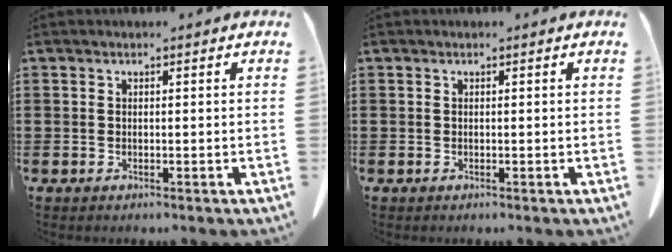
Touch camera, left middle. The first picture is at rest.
{"total": 0.0}